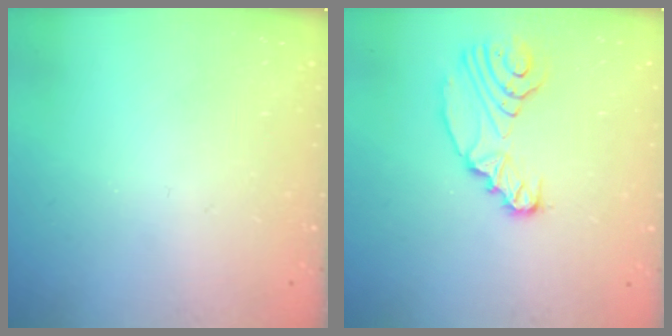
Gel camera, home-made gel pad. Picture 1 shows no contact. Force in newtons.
{"total": 11.1, "press": 9.9, "slide": 5.0}